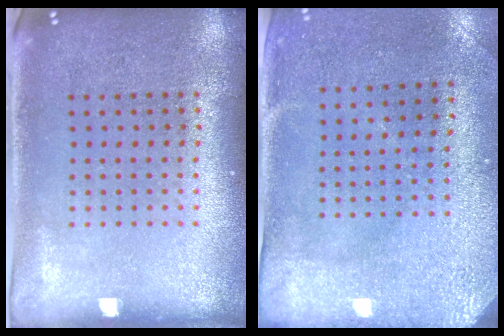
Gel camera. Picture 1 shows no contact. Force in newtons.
{"total": 3.0, "press": 2.4, "slide": 1.8}